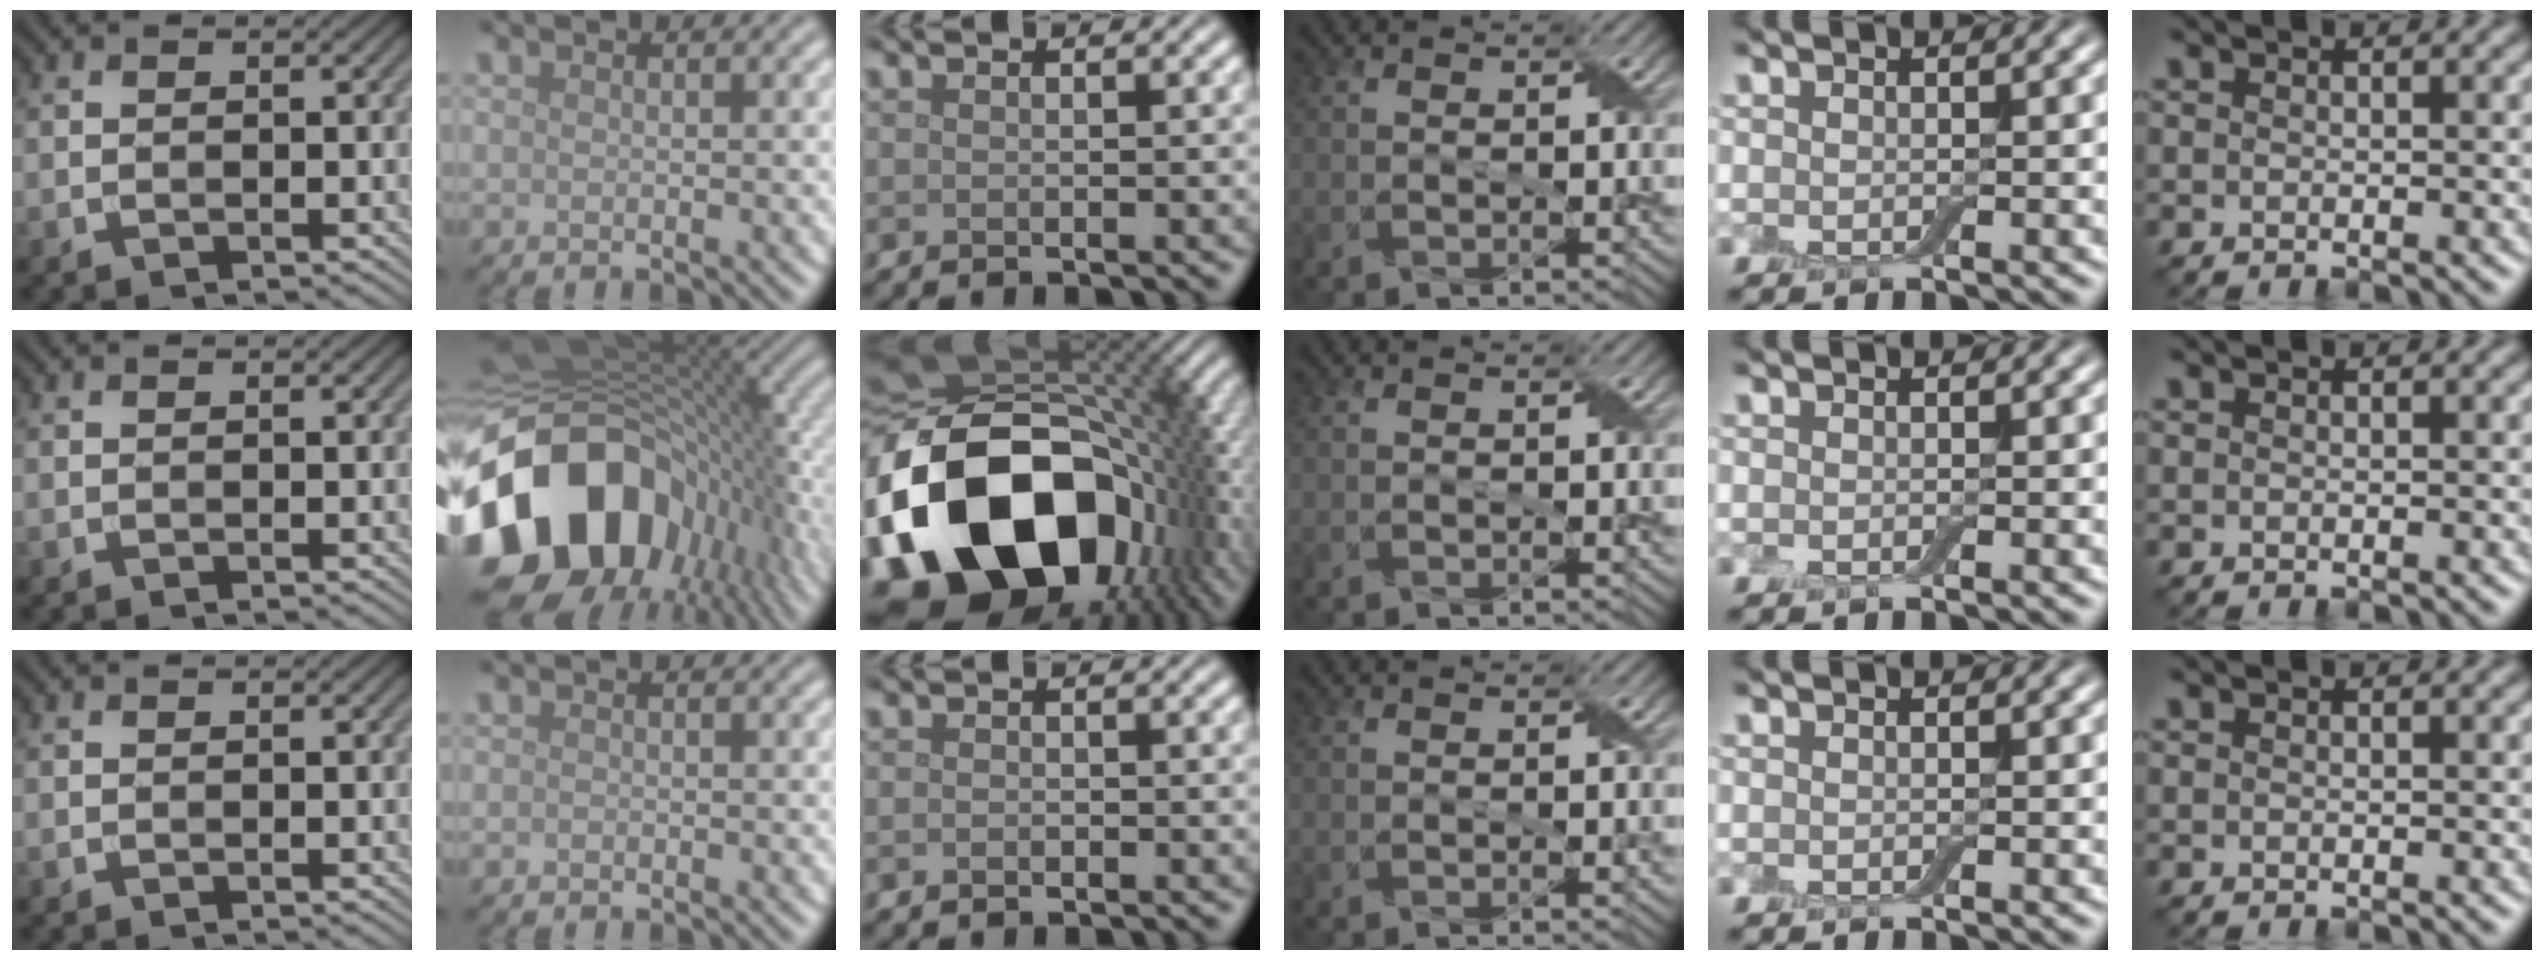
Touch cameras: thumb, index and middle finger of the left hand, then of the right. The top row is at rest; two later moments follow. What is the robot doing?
{"motion": "fold", "object": "aluminum foil"}